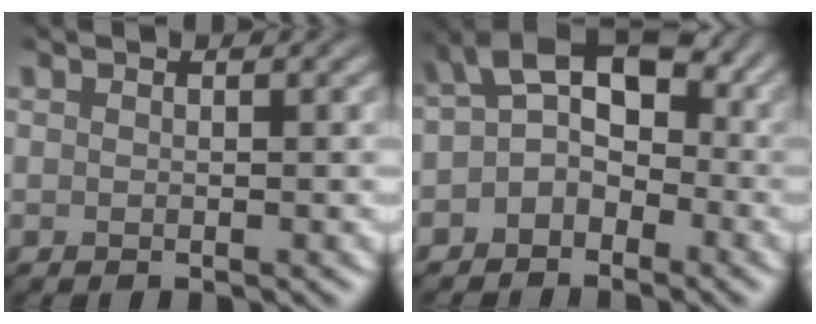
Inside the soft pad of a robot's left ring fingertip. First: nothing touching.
{"total": 4.8, "force": [-0.4, 3.3, 3.4], "torque": [-0.052, 0.011, -0.019]}